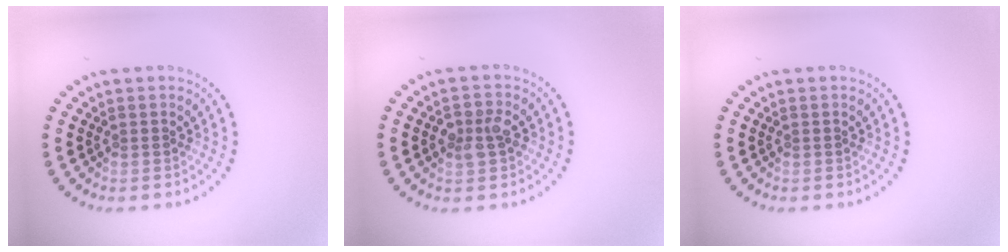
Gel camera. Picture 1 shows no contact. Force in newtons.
{"total": 2.4, "press": 2.4, "slide": 0.0}
{"total": 0.0}